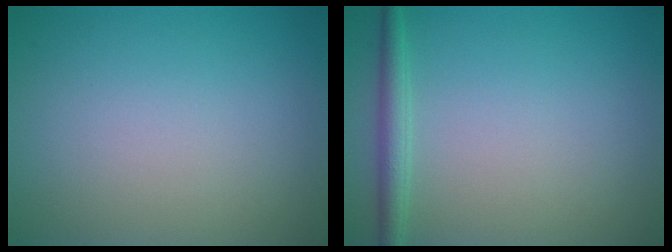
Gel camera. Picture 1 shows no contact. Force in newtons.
{"total": 2.0, "press": 2.0, "slide": 0.1}